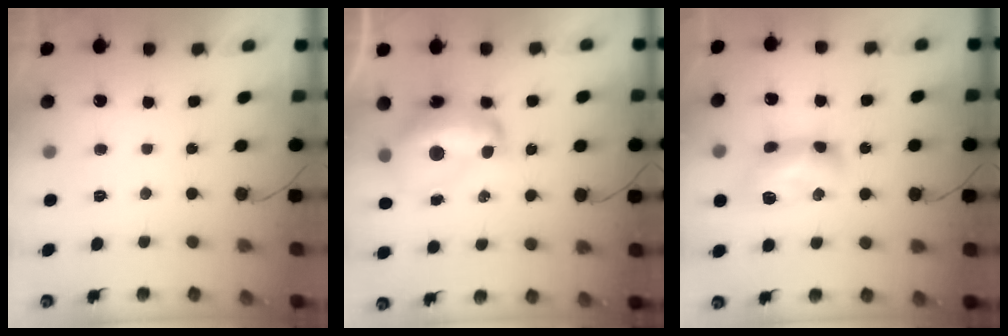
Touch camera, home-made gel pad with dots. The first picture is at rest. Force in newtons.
{"total": 14.9, "press": 14.9, "slide": 1.1}
{"total": 12.1, "press": 12.1, "slide": 0.6}